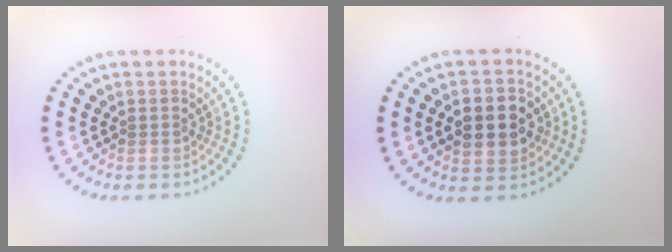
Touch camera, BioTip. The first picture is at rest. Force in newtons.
{"total": 5.0, "press": 5.0, "slide": 0.3}